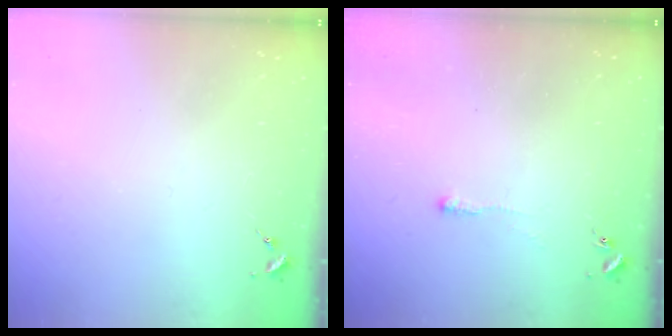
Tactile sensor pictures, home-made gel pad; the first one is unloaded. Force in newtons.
{"total": 2.5, "press": 2.5, "slide": 0.5}